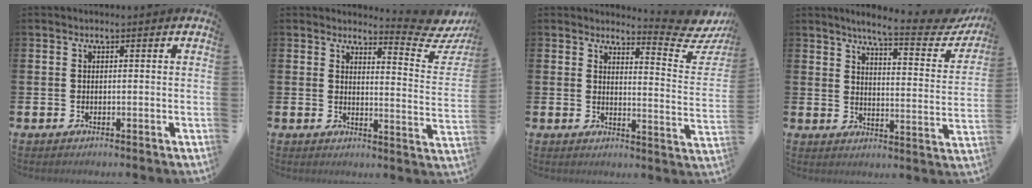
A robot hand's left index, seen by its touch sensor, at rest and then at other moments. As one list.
[{"total": 5.1, "force": [4.8, 0.7, 1.7], "torque": [-0.014, -0.053, 0.072]}, {"total": 5.4, "force": [5.0, 0.5, 1.9], "torque": [-0.012, -0.059, 0.073]}, {"total": 6.7, "force": [5.9, 0.6, 3.1], "torque": [-0.066, -0.048, 0.091]}]